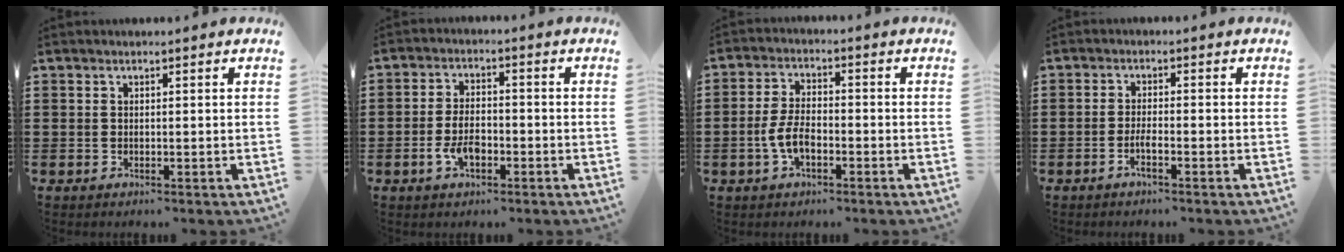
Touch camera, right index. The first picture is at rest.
{"total": 4.9, "force": [-1.9, 2.6, 3.7], "torque": [-0.084, 0.000, -0.039]}
{"total": 5.4, "force": [-1.8, 2.6, 4.4], "torque": [-0.103, -0.002, -0.039]}
{"total": 2.0, "force": [-1.1, 0.1, 1.7], "torque": [-0.030, -0.002, -0.019]}